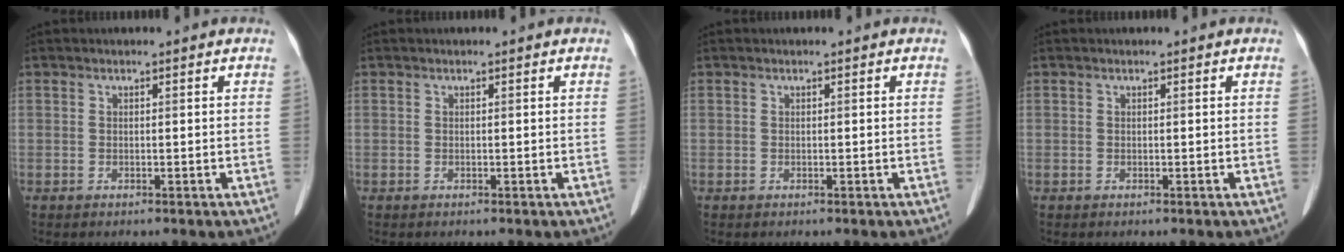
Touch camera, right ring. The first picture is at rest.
{"total": 0.0}
{"total": 0.0}
{"total": 0.0}